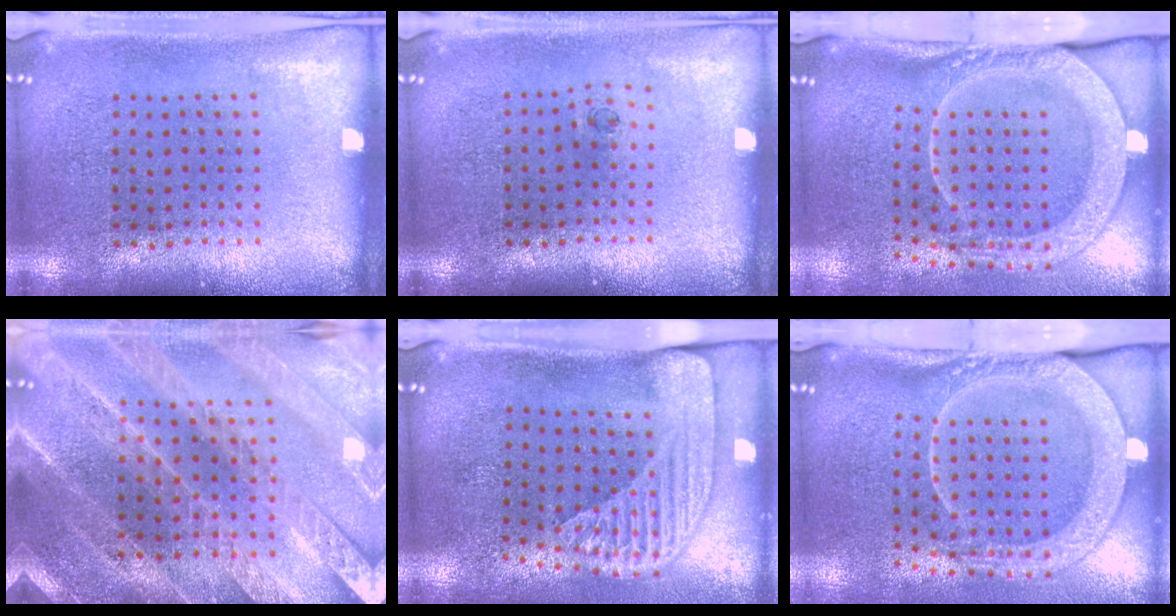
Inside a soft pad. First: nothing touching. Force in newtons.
{"total": 0.6, "press": 0.3, "slide": 0.5}
{"total": 2.8, "press": 2.2, "slide": 1.8}
{"total": 2.8, "press": 2.7, "slide": 0.4}
{"total": 2.3, "press": 1.8, "slide": 1.5}
{"total": 2.8, "press": 2.2, "slide": 1.8}